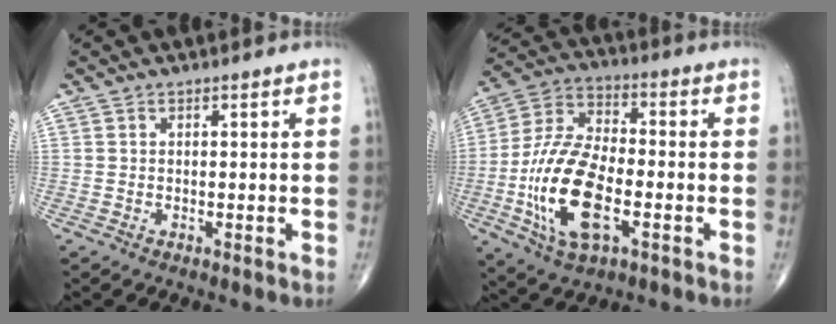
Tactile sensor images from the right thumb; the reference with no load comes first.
{"total": 18.1, "force": [-4.7, 8.8, 15.2], "torque": [-0.302, 0.019, -0.086]}